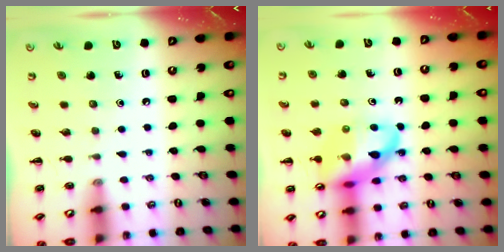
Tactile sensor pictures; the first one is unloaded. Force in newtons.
{"total": 16.8, "press": 16.5, "slide": 3.2}